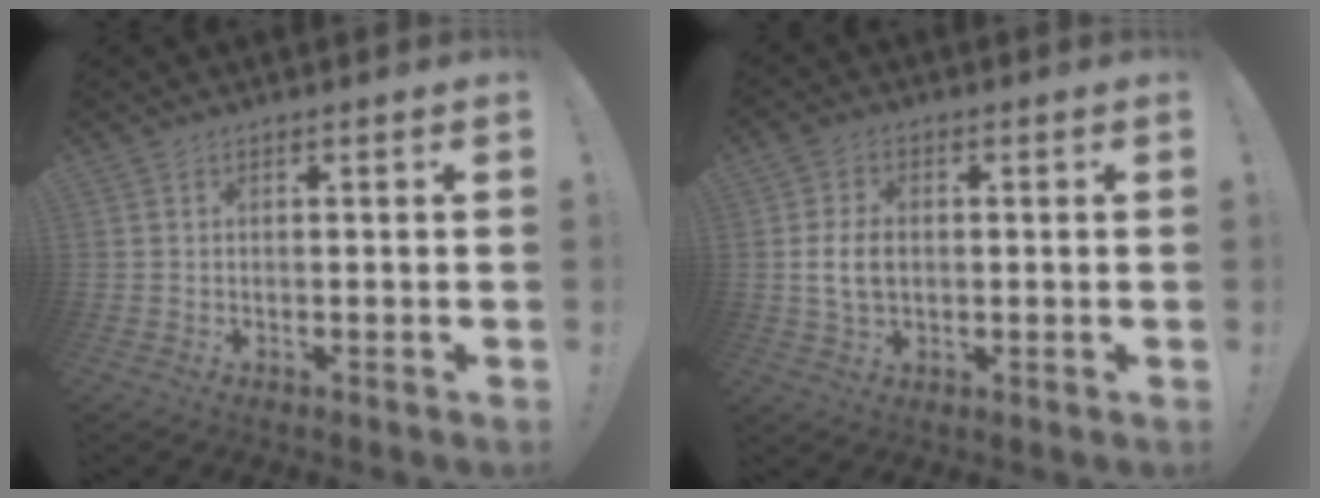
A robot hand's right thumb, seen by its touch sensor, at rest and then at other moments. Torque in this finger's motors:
{"motor_torque": [-0.23, 0.29, 0.71, 0.18, 0.04]}